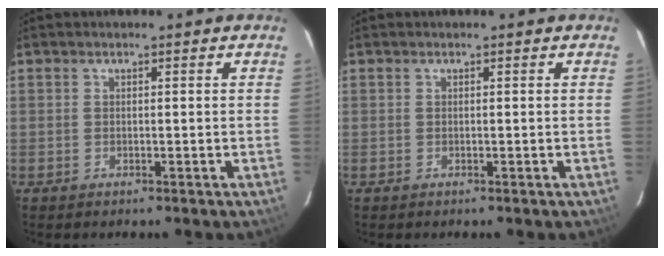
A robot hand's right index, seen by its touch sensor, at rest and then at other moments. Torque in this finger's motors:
{"motor_torque": [-0.01, -0.01, 0.01, 0.00]}